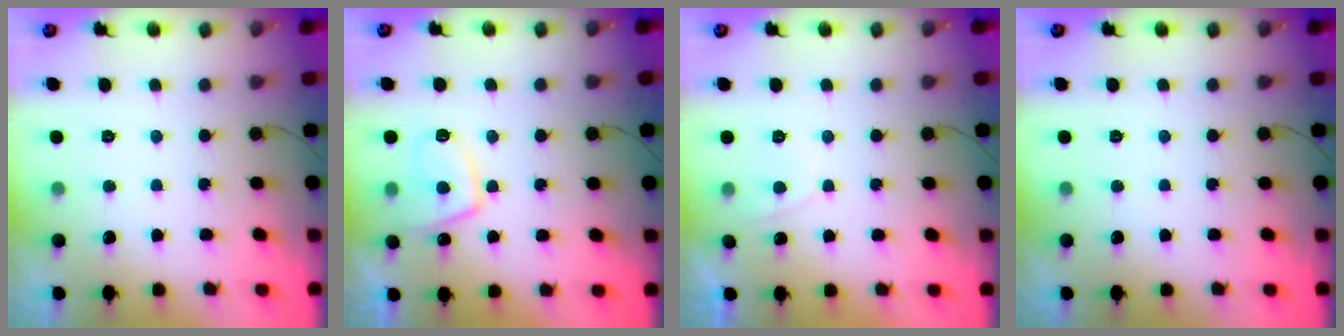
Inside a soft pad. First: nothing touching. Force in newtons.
{"total": 9.4, "press": 9.3, "slide": 1.2}
{"total": 1.1, "press": 0.9, "slide": 0.6}
{"total": 0.0}